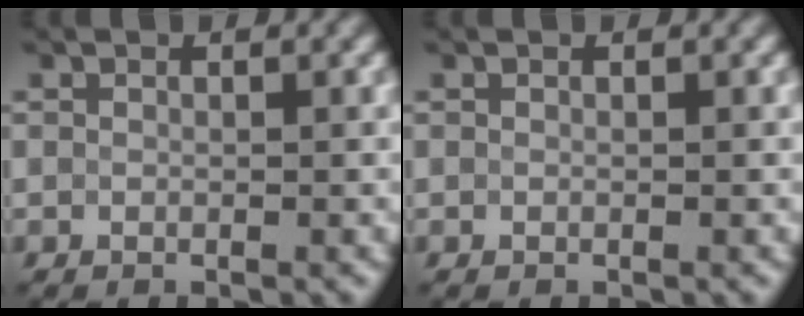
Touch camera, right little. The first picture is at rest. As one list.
[{"total": 0.0}]